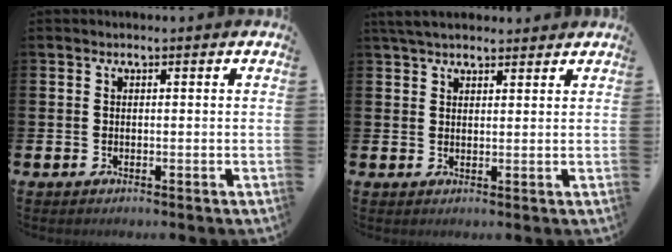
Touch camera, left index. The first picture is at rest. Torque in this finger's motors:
{"motor_torque": [0.97, -1.16, -0.20, 0.16]}